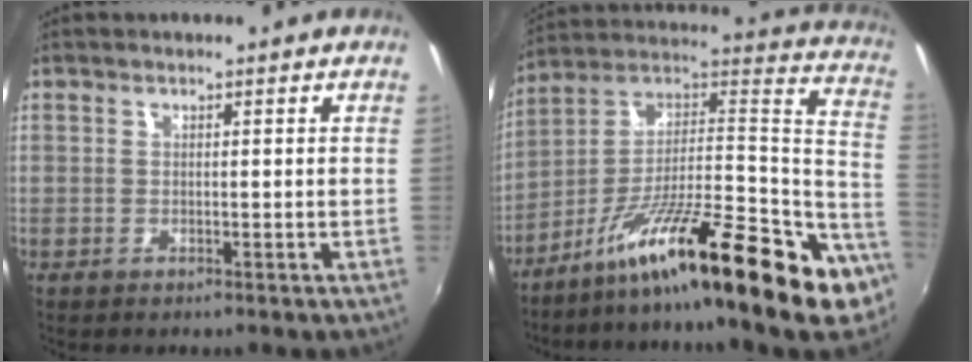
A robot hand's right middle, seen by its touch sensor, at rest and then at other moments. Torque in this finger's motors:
{"motor_torque": [2.14, 0.00, 0.85, 0.21]}